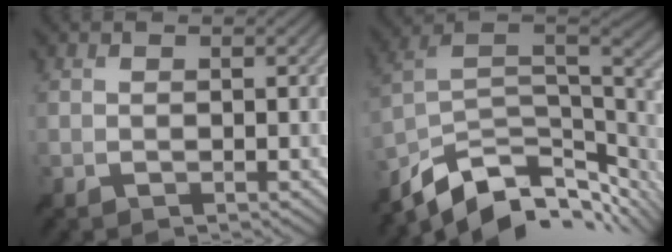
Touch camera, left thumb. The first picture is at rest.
{"total": 12.9, "force": [-8.0, 6.1, 8.0], "torque": [-0.192, -0.016, -0.128]}